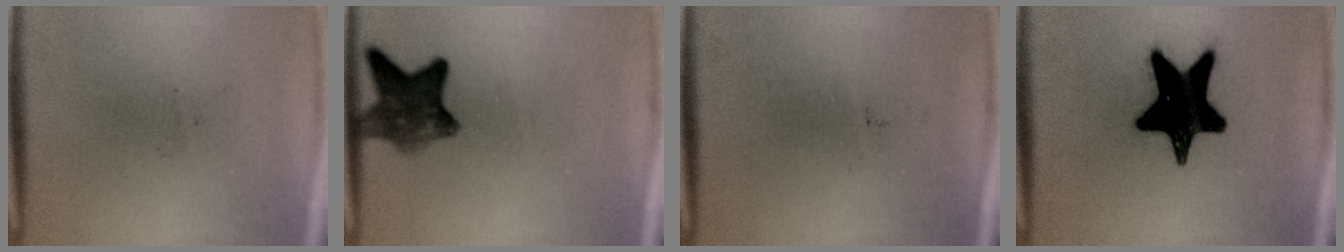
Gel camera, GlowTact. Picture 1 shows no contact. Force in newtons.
{"total": 6.8}
{"total": 0.0}
{"total": 18.0}